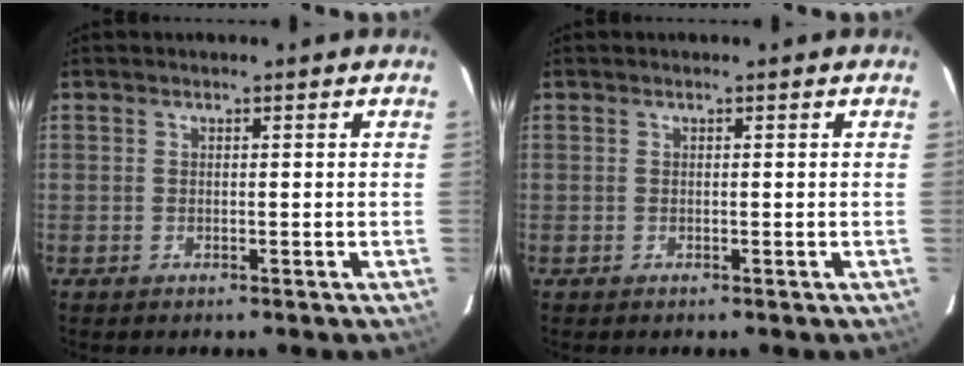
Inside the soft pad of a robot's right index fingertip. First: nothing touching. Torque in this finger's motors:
{"motor_torque": [0.00, 0.00, 0.00, 0.00]}